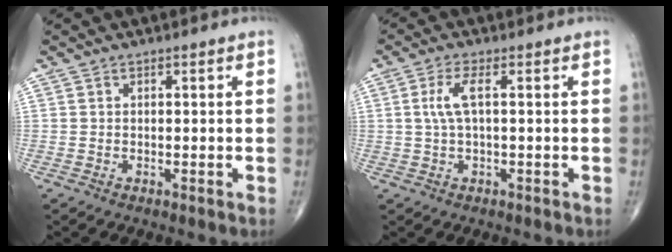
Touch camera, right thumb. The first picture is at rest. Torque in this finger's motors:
{"motor_torque": [-0.15, 0.33, -0.10, -0.06, 0.11]}